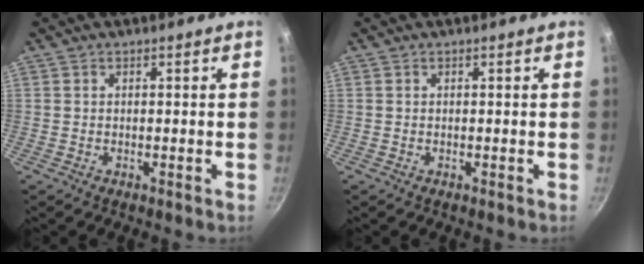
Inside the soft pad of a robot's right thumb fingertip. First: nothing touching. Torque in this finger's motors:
{"motor_torque": [0.01, 0.00, 0.02, 0.00, 0.02]}